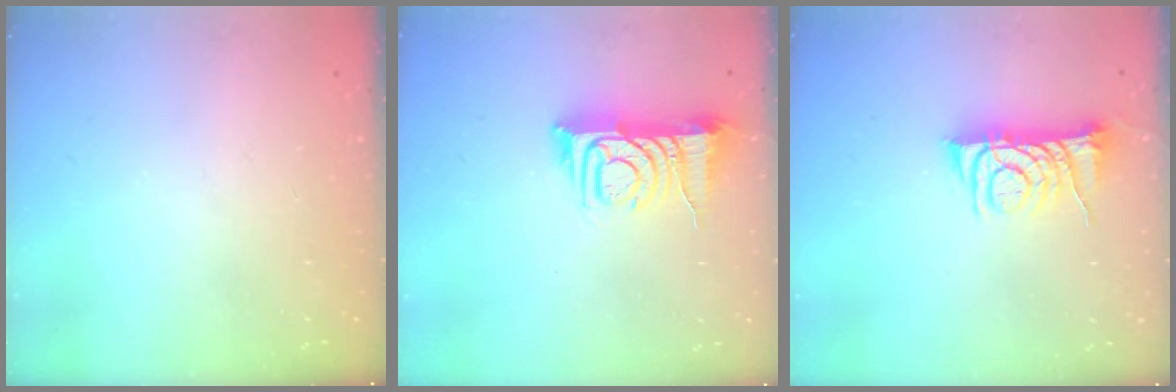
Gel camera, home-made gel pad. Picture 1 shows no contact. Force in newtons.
{"total": 9.4, "press": 9.3, "slide": 1.2}
{"total": 8.3, "press": 8.3, "slide": 0.4}